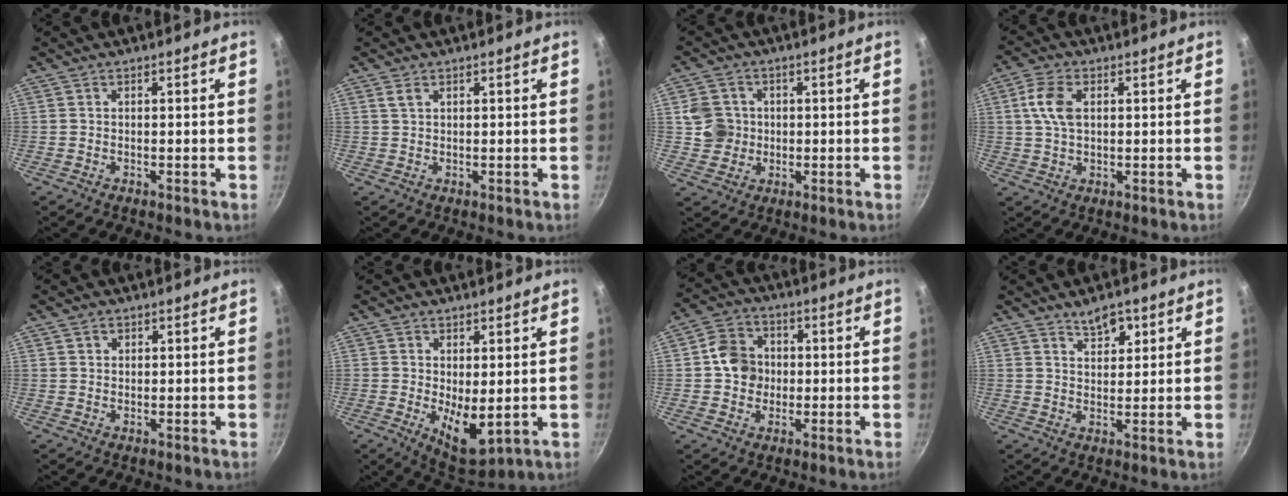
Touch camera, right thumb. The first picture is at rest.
{"total": 1.3, "force": [0.7, 0.6, 0.8], "torque": [-0.016, -0.001, 0.015]}
{"total": 6.2, "force": [0.7, 5.9, 1.8], "torque": [-0.004, 0.004, 0.014]}
{"total": 6.7, "force": [1.5, 4.0, 5.1], "torque": [-0.097, 0.005, 0.027]}
{"total": 1.5, "force": [0.8, 1.2, 0.5], "torque": [-0.004, 0.002, 0.013]}
{"total": 8.0, "force": [0.1, 3.7, 7.1], "torque": [-0.091, -0.022, 0.018]}
{"total": 7.9, "force": [0.3, 7.0, 3.7], "torque": [-0.035, 0.013, -0.007]}
{"total": 5.0, "force": [3.2, 2.5, 2.9], "torque": [-0.030, -0.021, 0.049]}